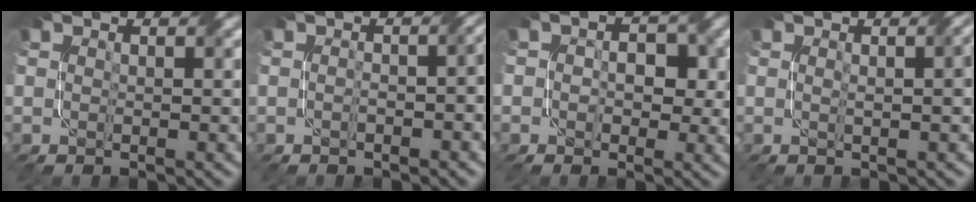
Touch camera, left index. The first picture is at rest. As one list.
[{"total": 3.0, "force": [-0.6, 1.2, 2.7], "torque": [-0.024, 0.005, -0.007]}, {"total": 3.9, "force": [0.5, 2.8, 2.7], "torque": [-0.017, 0.003, -0.002]}, {"total": 3.1, "force": [0.4, 1.0, 2.9], "torque": [-0.019, 0.013, -0.001]}]